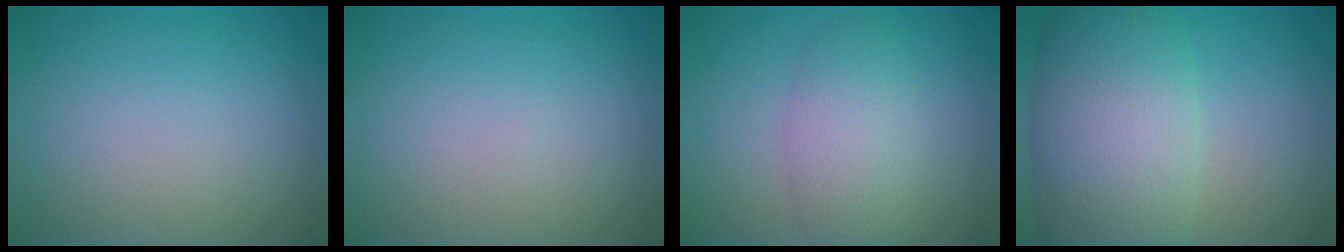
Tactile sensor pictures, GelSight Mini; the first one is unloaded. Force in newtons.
{"total": 0.0}
{"total": 4.2, "press": 4.2, "slide": 0.2}
{"total": 10.8, "press": 10.8, "slide": 0.4}